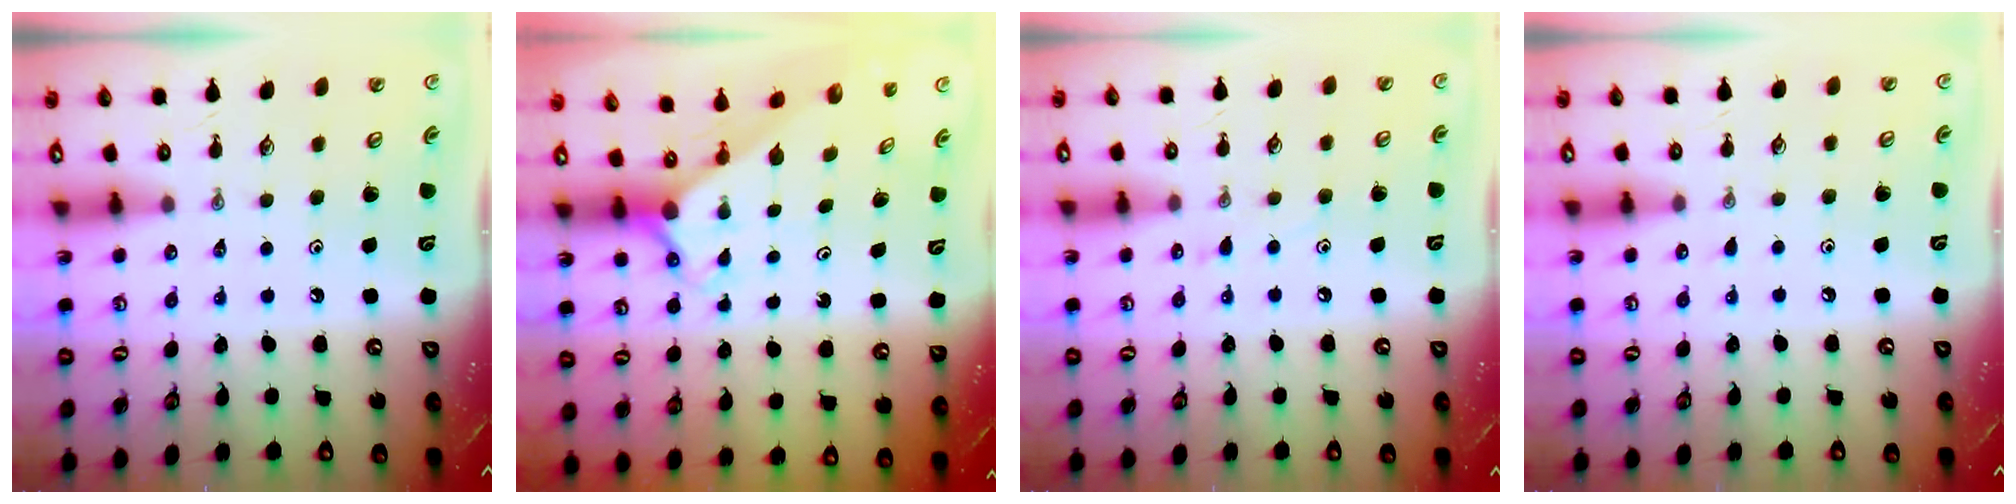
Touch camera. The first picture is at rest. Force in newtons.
{"total": 2.2, "press": 2.2, "slide": 0.2}
{"total": 4.7, "press": 4.7, "slide": 0.5}
{"total": 2.4, "press": 2.4, "slide": 0.4}